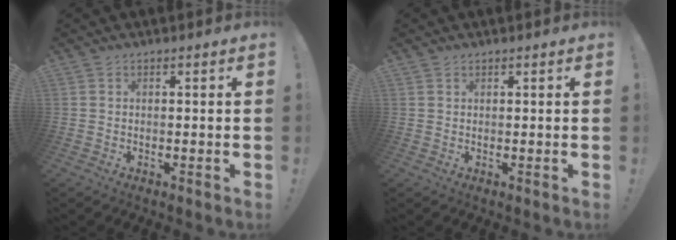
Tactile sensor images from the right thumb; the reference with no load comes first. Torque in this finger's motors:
{"motor_torque": [-0.05, -0.16, -0.33, 0.24, 0.11]}